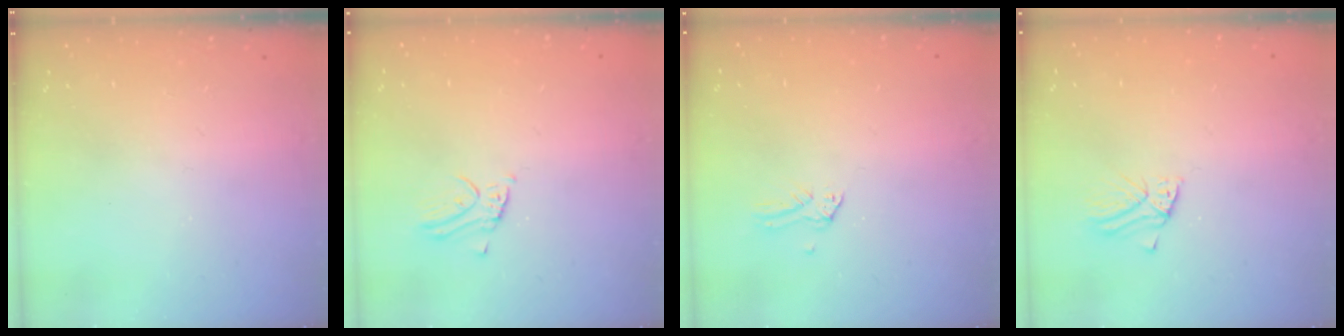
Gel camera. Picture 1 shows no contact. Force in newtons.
{"total": 2.2, "press": 2.2, "slide": 0.1}
{"total": 0.0}
{"total": 2.7, "press": 2.7, "slide": 0.2}